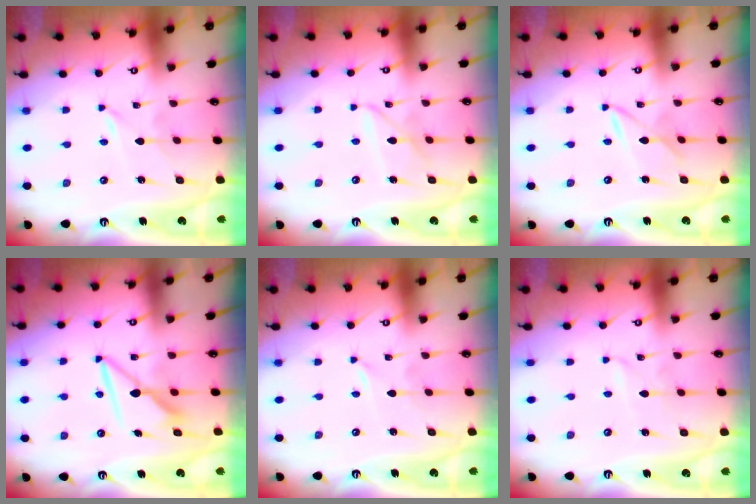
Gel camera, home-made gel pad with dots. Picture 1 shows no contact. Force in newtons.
{"total": 6.9, "press": 6.9, "slide": 0.6}
{"total": 3.5, "press": 3.5, "slide": 0.4}
{"total": 7.9, "press": 7.9, "slide": 0.2}
{"total": 0.0}
{"total": 1.6, "press": 1.5, "slide": 0.1}